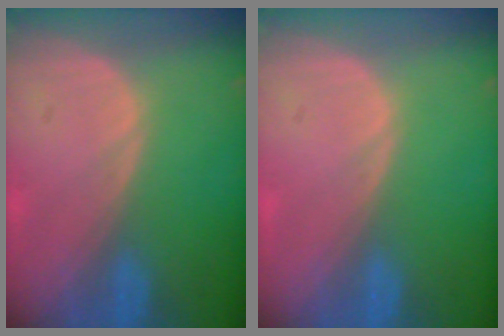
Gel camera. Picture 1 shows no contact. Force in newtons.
{"total": 0.0}